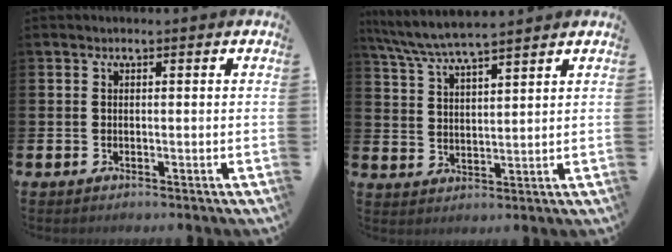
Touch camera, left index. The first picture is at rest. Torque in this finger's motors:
{"motor_torque": [0.37, -0.45, 0.14, 0.21]}